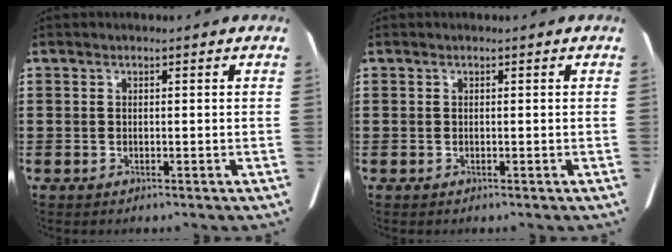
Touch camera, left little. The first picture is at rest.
{"total": 0.0}